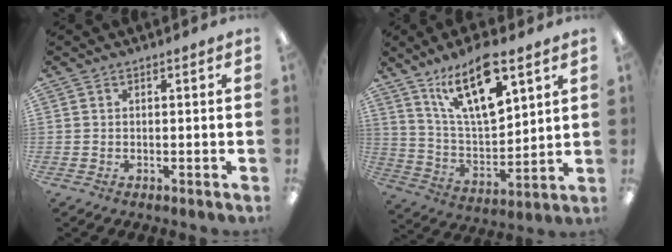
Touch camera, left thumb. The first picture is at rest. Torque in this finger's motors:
{"motor_torque": [-0.03, 0.09, 1.48, -1.10, 0.10]}